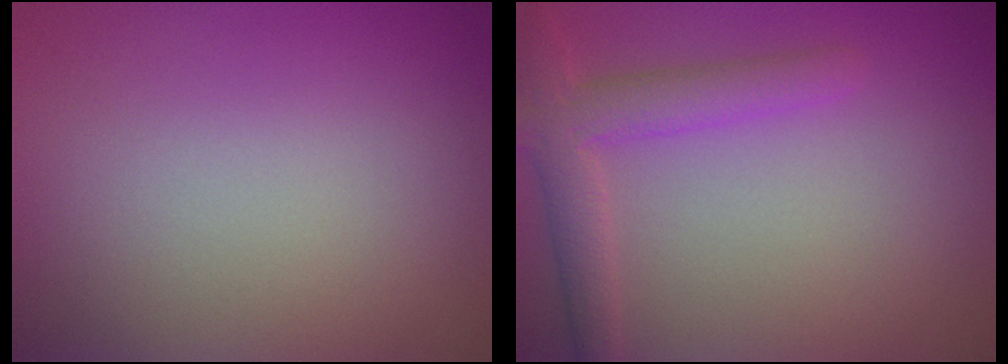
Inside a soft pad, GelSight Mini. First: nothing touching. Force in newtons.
{"total": 3.8, "press": 3.8, "slide": 0.3}